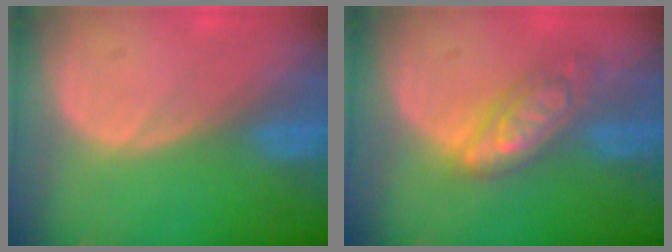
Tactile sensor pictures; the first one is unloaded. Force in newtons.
{"total": 6.7, "press": 6.7, "slide": 0.4}